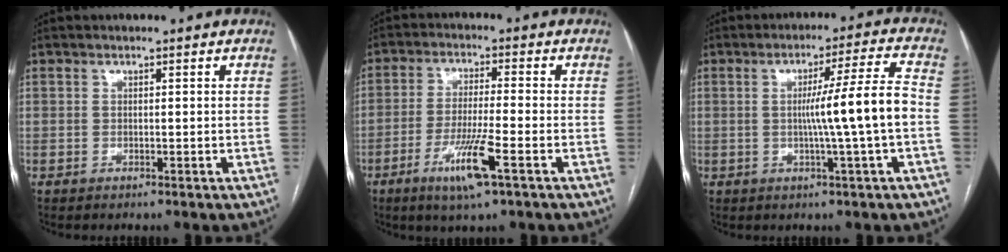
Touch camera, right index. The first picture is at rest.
{"total": 8.5, "force": [-4.0, 0.0, 7.4], "torque": [-0.143, -0.018, -0.073]}
{"total": 9.5, "force": [-0.9, -1.8, 9.2], "torque": [-0.146, 0.004, -0.010]}